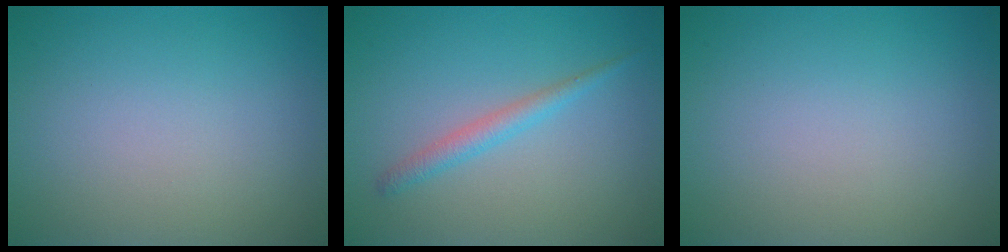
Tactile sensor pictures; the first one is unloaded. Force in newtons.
{"total": 1.8, "press": 1.8, "slide": 0.1}
{"total": 0.0}